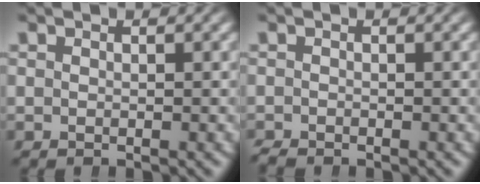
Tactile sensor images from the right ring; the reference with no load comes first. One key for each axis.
{"total": 1.1, "fx": -1.0, "fy": 0.5, "fz": 0.0, "tx": 0.000, "ty": -0.007, "tz": -0.017}